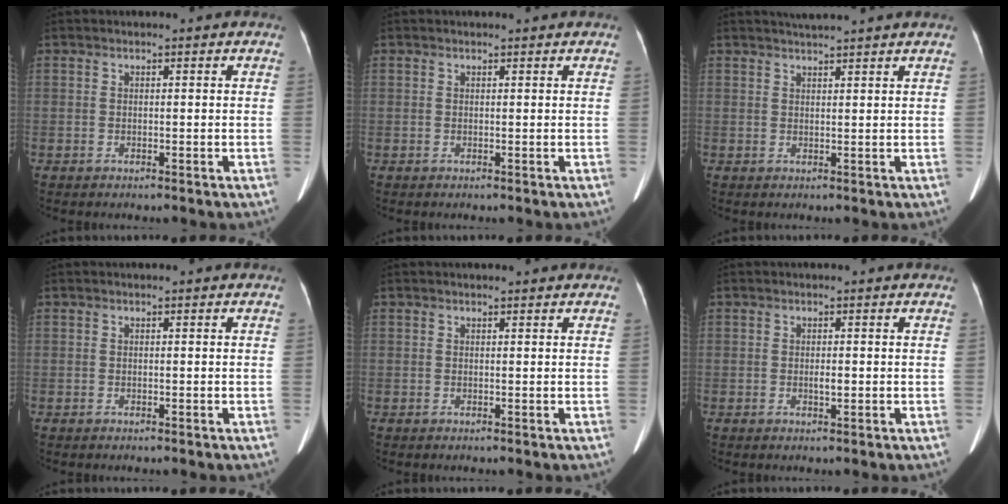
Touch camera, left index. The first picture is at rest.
{"total": 1.1, "force": [1.1, 0.1, 0.2], "torque": [-0.008, 0.007, 0.013]}
{"total": 4.5, "force": [4.1, -0.7, 1.7], "torque": [-0.024, 0.022, 0.057]}
{"total": 0.0}
{"total": 2.1, "force": [2.0, 0.3, 0.6], "torque": [-0.011, 0.011, 0.021]}
{"total": 0.9, "force": [0.0, 0.3, 0.9], "torque": [-0.014, -0.001, 0.000]}